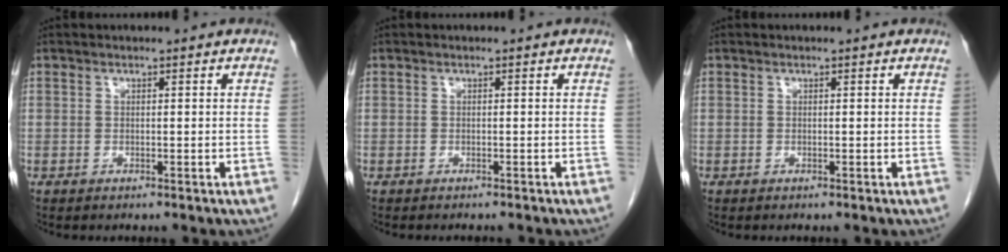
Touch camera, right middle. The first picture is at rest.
{"total": 2.4, "force": [-2.2, 0.4, 0.9], "torque": [-0.013, -0.003, -0.025]}
{"total": 0.0}